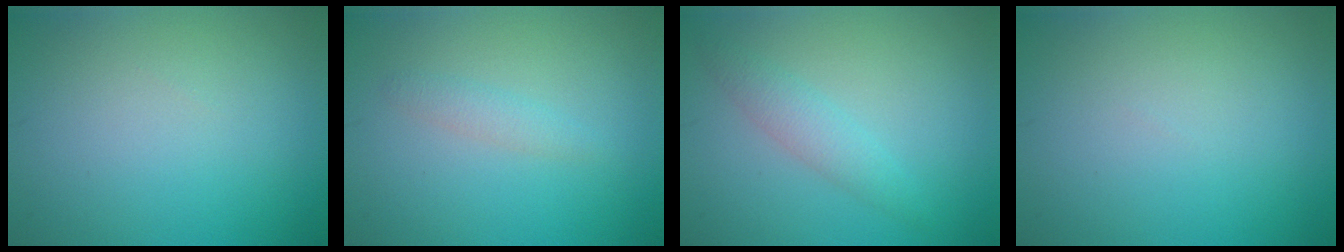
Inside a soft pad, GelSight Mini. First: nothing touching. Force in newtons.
{"total": 1.3, "press": 1.3, "slide": 0.0}
{"total": 2.2, "press": 2.2, "slide": 0.1}
{"total": 0.0}